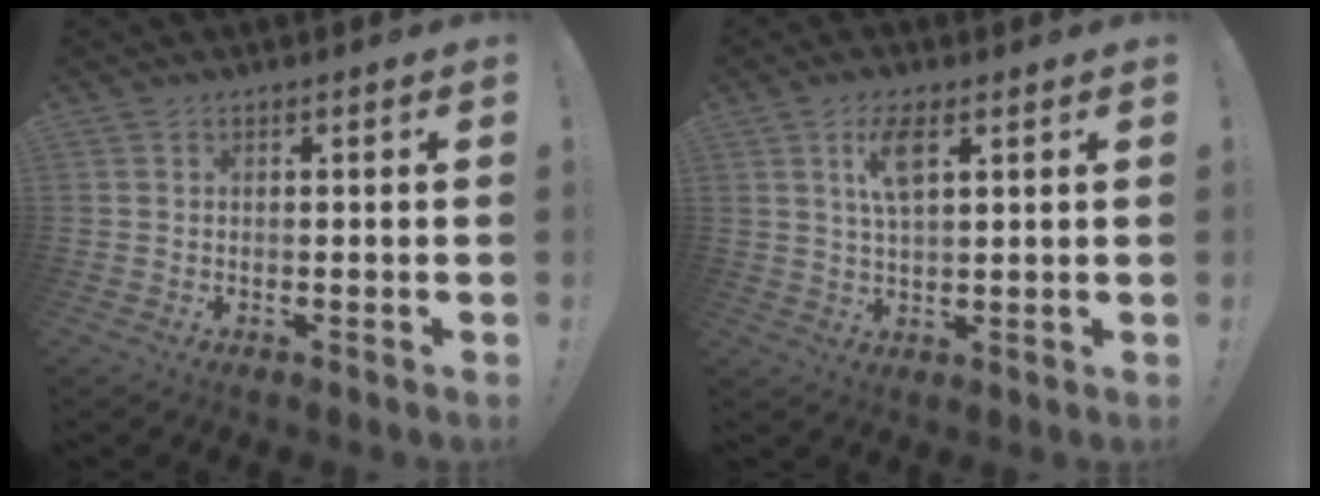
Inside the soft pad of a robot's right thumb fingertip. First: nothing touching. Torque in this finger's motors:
{"motor_torque": [0.55, 1.37, 0.78, 0.26, 0.15]}